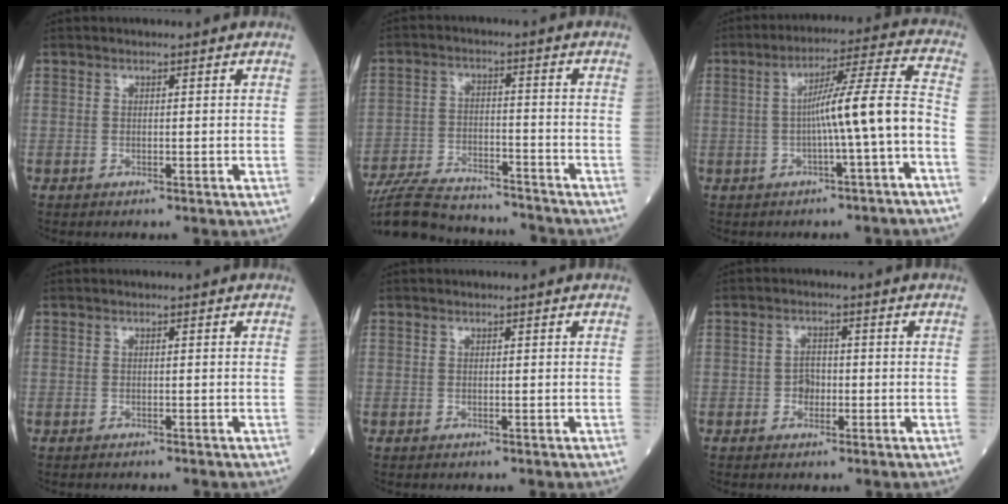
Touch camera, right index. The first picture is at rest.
{"total": 17.4, "force": [-16.2, 3.1, 5.7], "torque": [-0.125, -0.004, -0.252]}
{"total": 9.8, "force": [-2.1, -0.8, 9.5], "torque": [-0.151, 0.025, -0.033]}
{"total": 0.9, "force": [-0.8, 0.1, 0.3], "torque": [-0.005, -0.001, -0.012]}
{"total": 0.0}
{"total": 2.3, "force": [-0.6, 1.7, 1.4], "torque": [-0.018, 0.007, -0.012]}